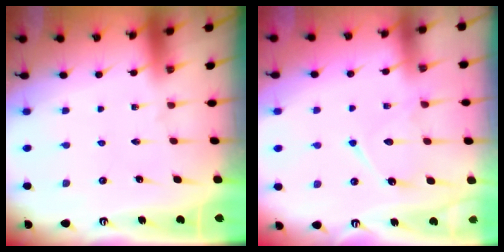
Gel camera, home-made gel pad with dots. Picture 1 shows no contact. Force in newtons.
{"total": 11.3, "press": 11.2, "slide": 1.0}